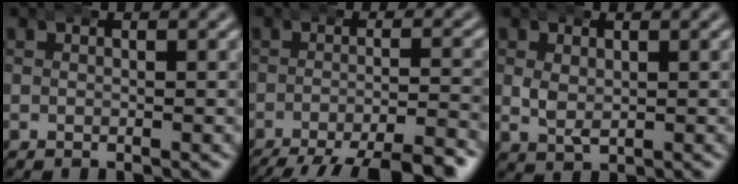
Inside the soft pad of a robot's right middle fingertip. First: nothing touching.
{"total": 12.0, "force": [-9.8, 4.0, 5.6], "torque": [-0.078, -0.032, -0.137]}
{"total": 2.5, "force": [0.3, 2.0, 1.5], "torque": [-0.041, -0.010, 0.016]}